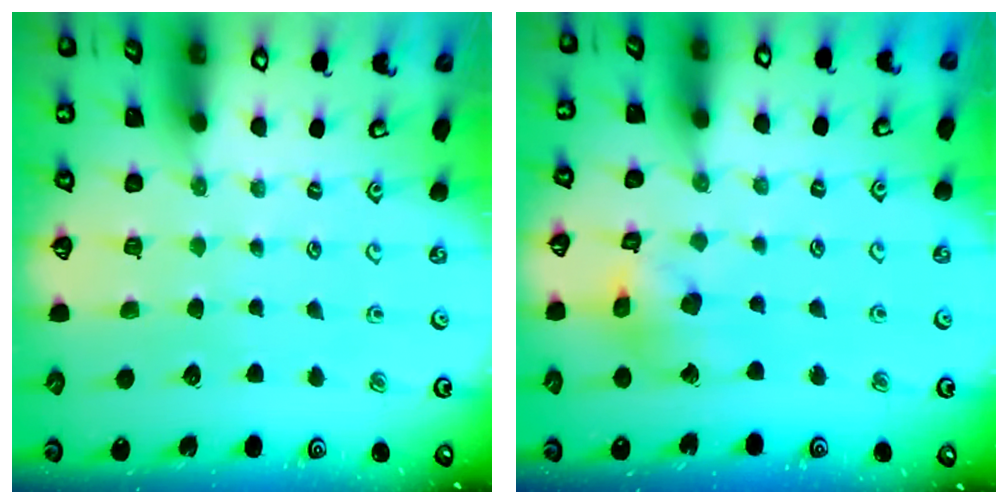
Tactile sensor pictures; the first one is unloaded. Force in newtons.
{"total": 11.9, "press": 11.8, "slide": 1.5}